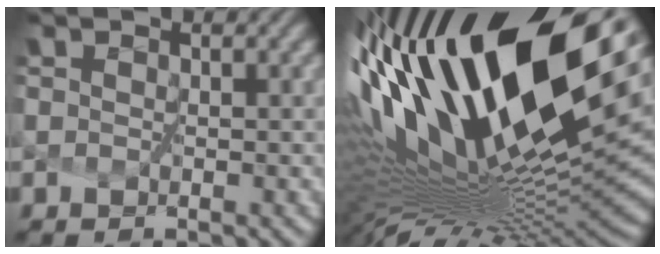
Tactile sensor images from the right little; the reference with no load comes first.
{"total": 18.9, "force": [4.4, 6.4, 17.2], "torque": [-0.295, 0.003, 0.087]}